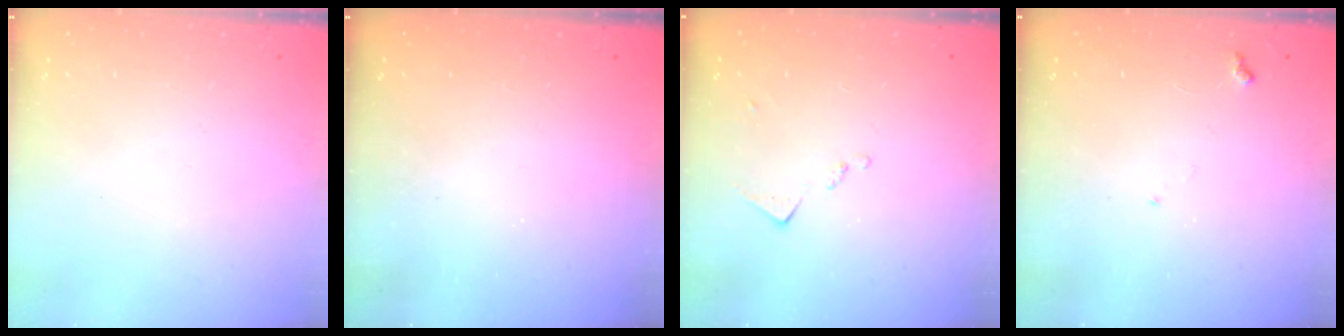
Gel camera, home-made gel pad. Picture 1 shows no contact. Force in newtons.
{"total": 0.9, "press": 0.9, "slide": 0.3}
{"total": 9.3, "press": 9.3, "slide": 1.0}
{"total": 5.6, "press": 5.6, "slide": 0.5}